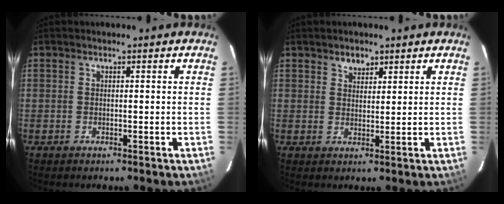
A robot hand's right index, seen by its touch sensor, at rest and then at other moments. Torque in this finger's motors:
{"motor_torque": [-0.02, 0.03, 0.04, 0.02]}